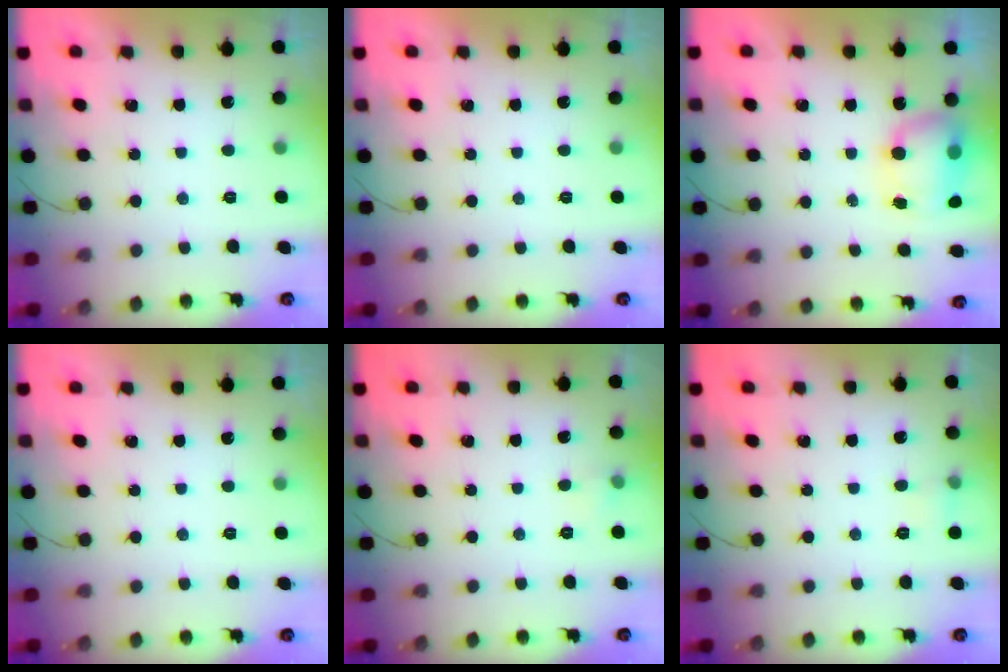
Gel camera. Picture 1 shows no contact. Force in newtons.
{"total": 0.0}
{"total": 7.7, "press": 7.6, "slide": 1.3}
{"total": 0.0}
{"total": 3.6, "press": 3.5, "slide": 1.0}
{"total": 4.0, "press": 4.0, "slide": 0.5}